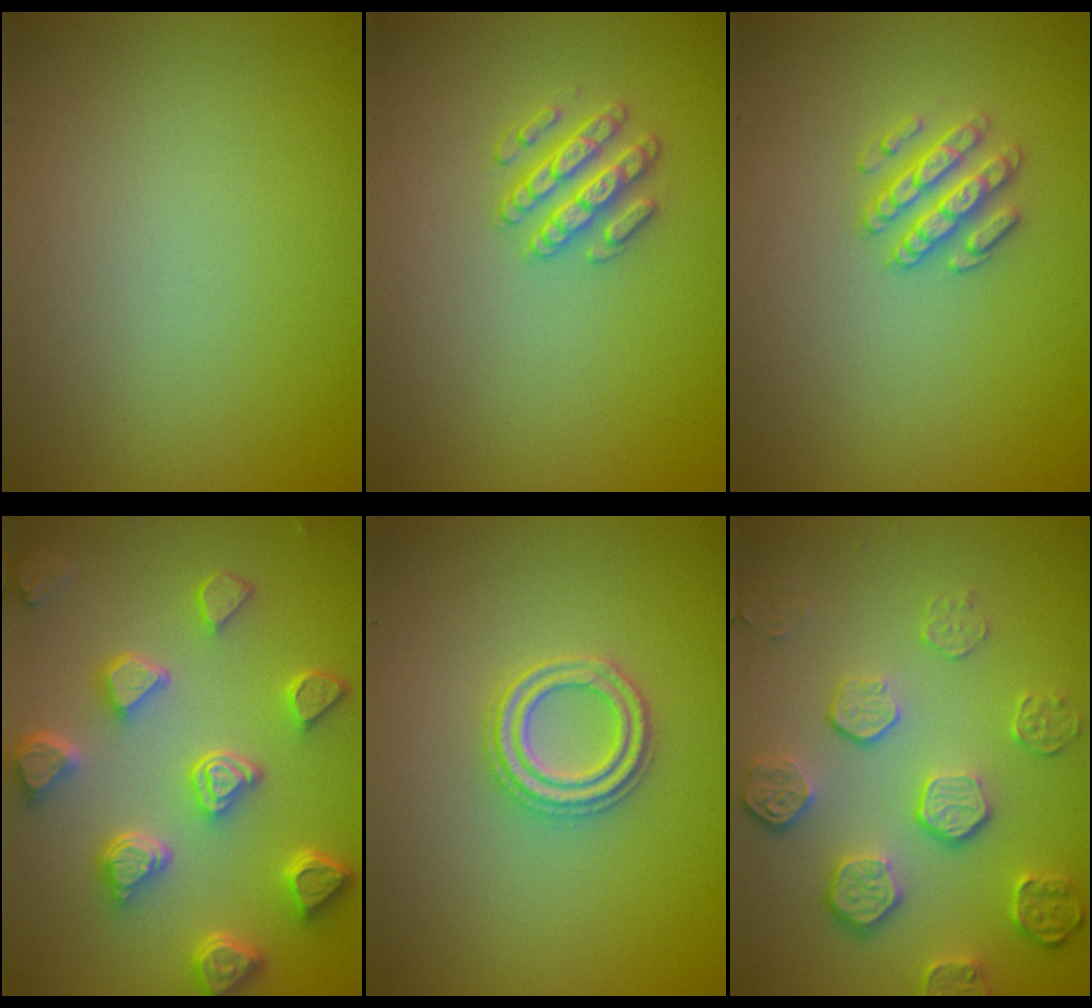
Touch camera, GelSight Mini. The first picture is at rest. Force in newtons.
{"total": 2.6, "press": 2.6, "slide": 0.5}
{"total": 2.5, "press": 2.3, "slide": 0.9}
{"total": 6.7, "press": 5.4, "slide": 3.9}
{"total": 2.4, "press": 2.4, "slide": 0.4}
{"total": 5.3, "press": 3.7, "slide": 3.7}